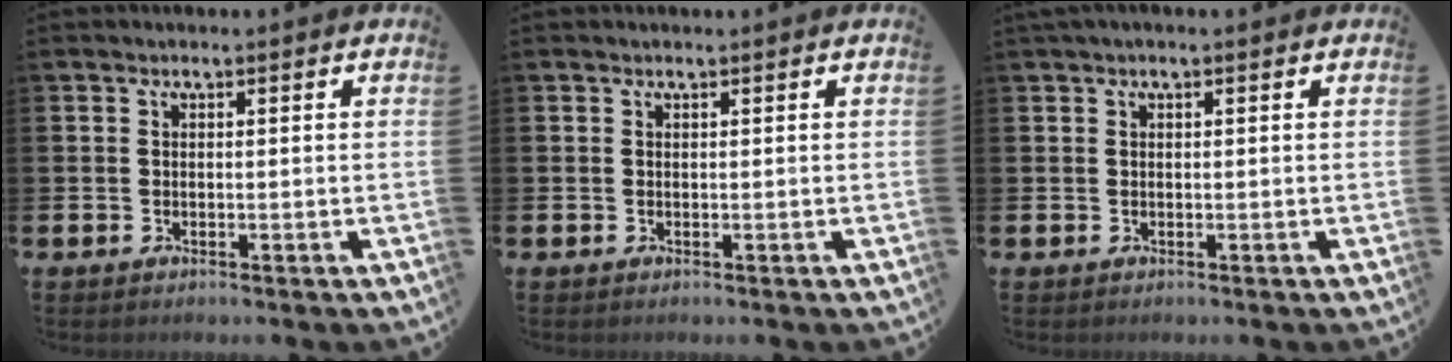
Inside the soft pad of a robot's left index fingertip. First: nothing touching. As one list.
[{"total": 0.0}, {"total": 0.6, "force": [0.3, 0.0, 0.5], "torque": [-0.010, 0.002, 0.005]}]